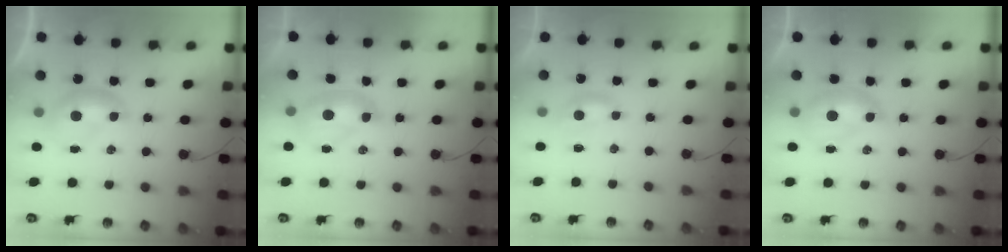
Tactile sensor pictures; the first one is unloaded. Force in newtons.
{"total": 2.3, "press": 2.3, "slide": 0.6}
{"total": 2.4, "press": 2.4, "slide": 0.4}
{"total": 1.4, "press": 1.2, "slide": 0.6}